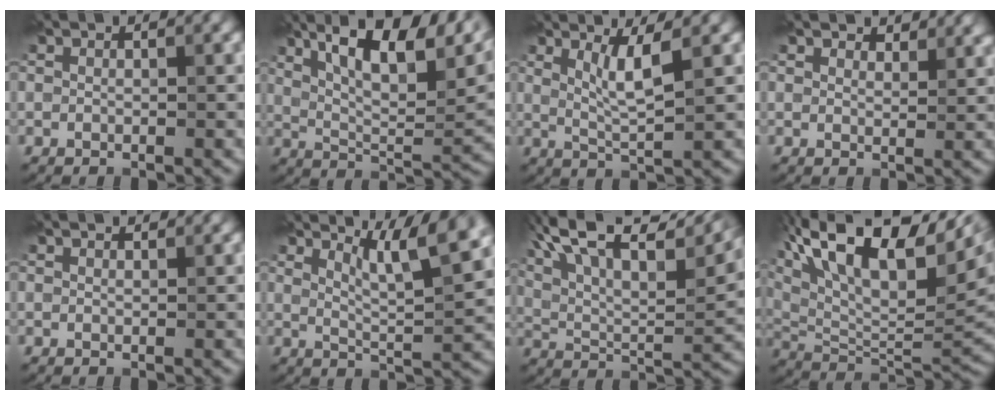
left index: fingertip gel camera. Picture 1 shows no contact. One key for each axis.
{"total": 13.0, "fx": 6.8, "fy": 4.2, "fz": 10.2, "tx": -0.159, "ty": 0.019, "tz": 0.117}
{"total": 3.2, "fx": 1.3, "fy": 0.5, "fz": 2.9, "tx": -0.056, "ty": -0.005, "tz": 0.030}
{"total": 3.2, "fx": 3.0, "fy": 0.8, "fz": 0.9, "tx": -0.019, "ty": 0.005, "tz": 0.036}
{"total": 1.0, "fx": 1.0, "fy": 0.2, "fz": 0.2, "tx": -0.007, "ty": -0.002, "tz": 0.011}
{"total": 6.7, "fx": 4.1, "fy": 1.3, "fz": 5.1, "tx": -0.073, "ty": 0.005, "tz": 0.070}
{"total": 15.1, "fx": 9.5, "fy": 5.2, "fz": 10.5, "tx": -0.191, "ty": 0.045, "tz": 0.139}
{"total": 18.4, "fx": 9.1, "fy": 8.1, "fz": 13.7, "tx": -0.247, "ty": 0.057, "tz": 0.146}